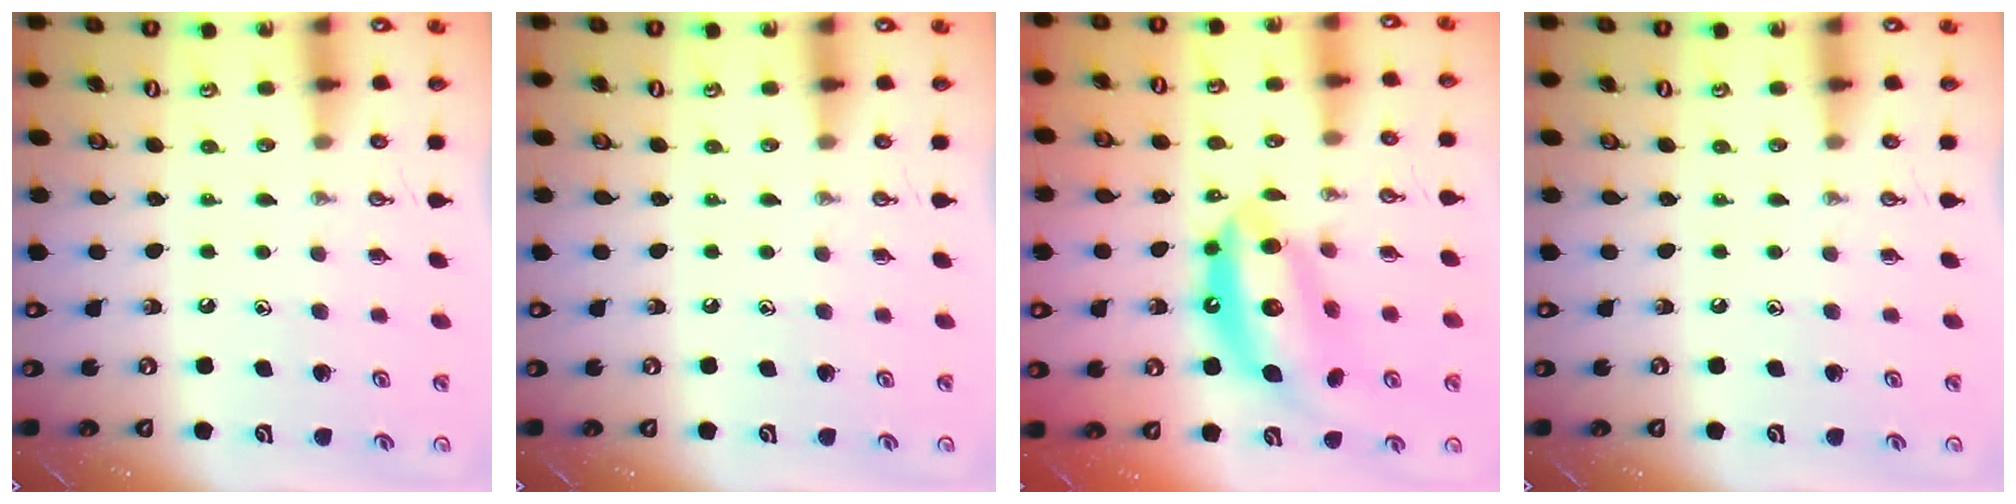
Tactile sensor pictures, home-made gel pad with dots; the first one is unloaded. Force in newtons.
{"total": 0.0}
{"total": 14.8, "press": 14.7, "slide": 1.4}
{"total": 0.0}